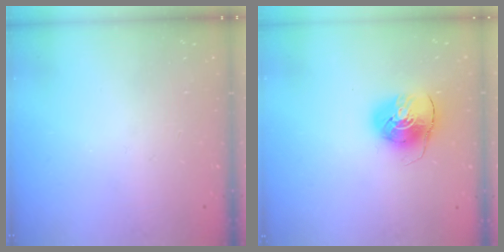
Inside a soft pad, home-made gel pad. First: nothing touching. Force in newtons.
{"total": 7.9, "press": 7.9, "slide": 0.7}